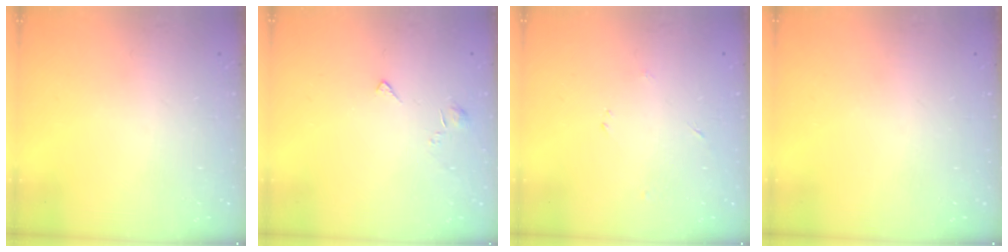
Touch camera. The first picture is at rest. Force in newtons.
{"total": 2.7, "press": 2.6, "slide": 0.5}
{"total": 2.3, "press": 2.2, "slide": 0.3}
{"total": 0.0}